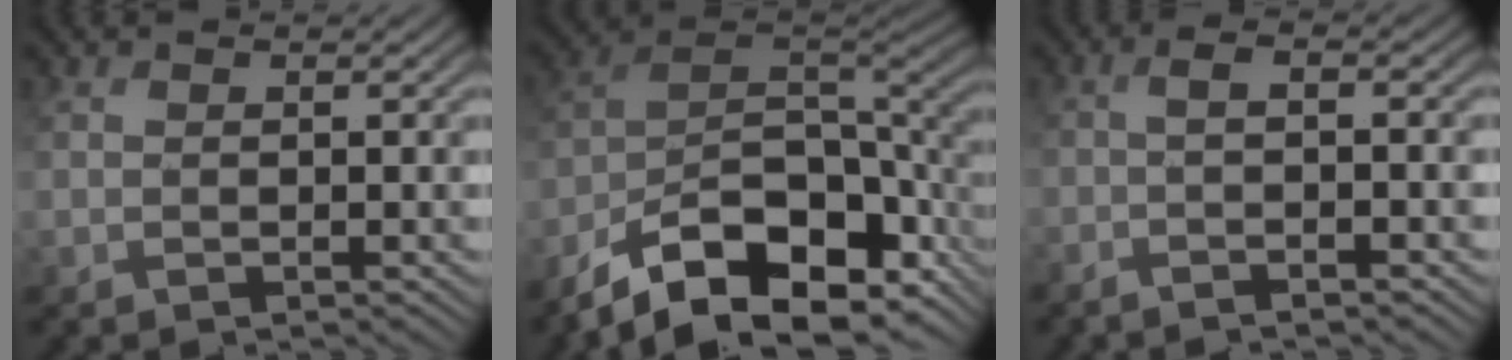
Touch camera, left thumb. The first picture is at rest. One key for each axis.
{"total": 16.6, "fx": -10.1, "fy": 7.4, "fz": 10.9, "tx": -0.243, "ty": -0.035, "tz": -0.163}
{"total": 3.9, "fx": -1.4, "fy": 0.7, "fz": 3.5, "tx": -0.055, "ty": 0.003, "tz": -0.042}